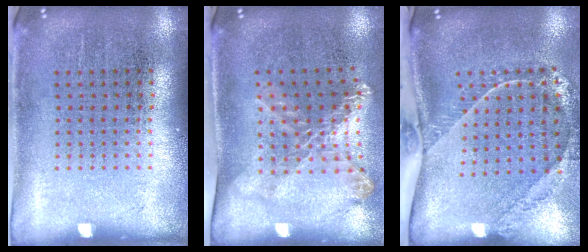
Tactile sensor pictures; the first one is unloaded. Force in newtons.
{"total": 1.7, "press": 1.3, "slide": 1.1}
{"total": 2.4, "press": 1.7, "slide": 1.7}